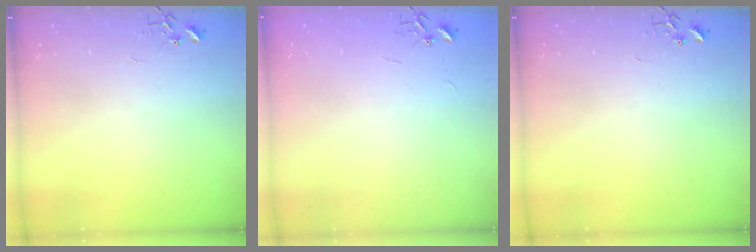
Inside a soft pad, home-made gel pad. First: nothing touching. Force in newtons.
{"total": 2.2, "press": 2.2, "slide": 0.3}
{"total": 0.0}